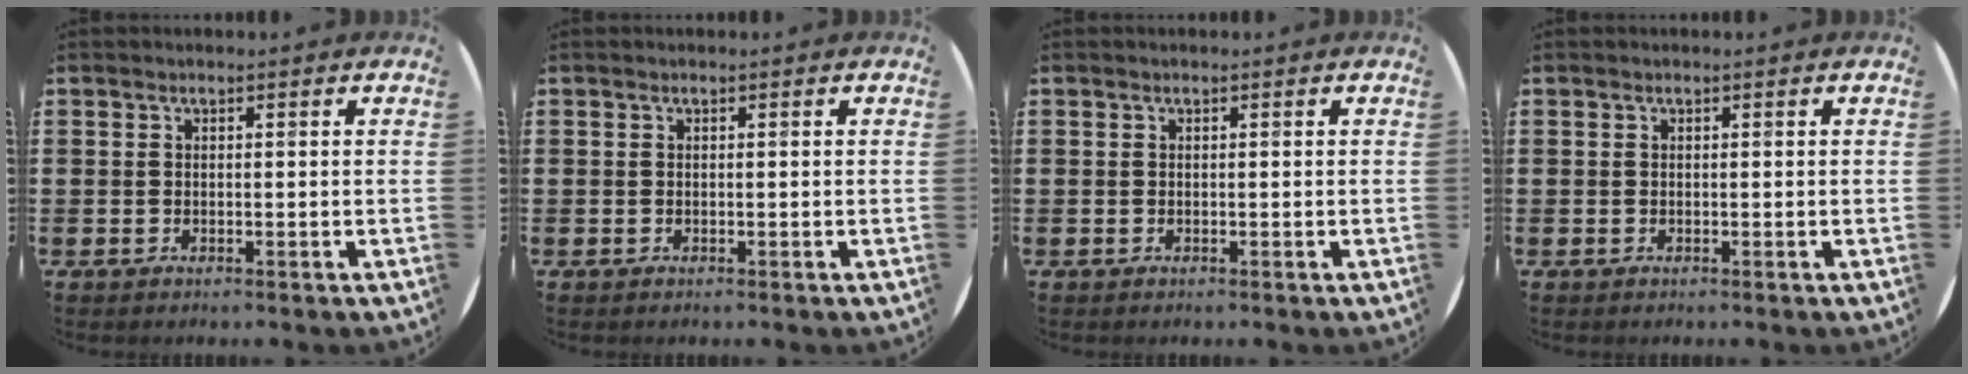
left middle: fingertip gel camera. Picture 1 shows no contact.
{"total": 0.0}
{"total": 0.0}
{"total": 0.0}